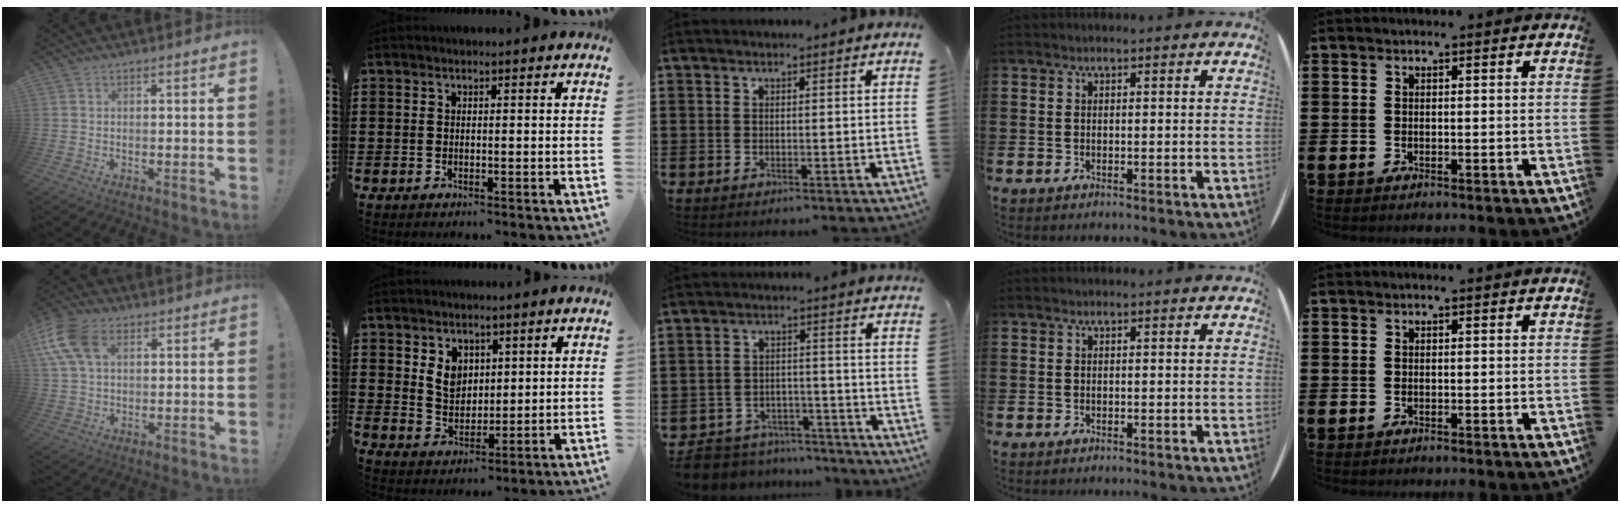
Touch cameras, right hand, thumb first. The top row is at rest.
{"thumb": {"total": 12.6, "force": [4.4, 7.8, 8.9], "torque": [-0.186, -0.003, 0.086]}, "index": {"total": 4.8, "force": [2.0, 3.8, 2.2], "torque": [-0.048, 0.010, 0.035]}, "middle": {"total": 6.3, "force": [-6.2, 1.2, 0.3], "torque": [-0.016, 0.013, -0.126]}}